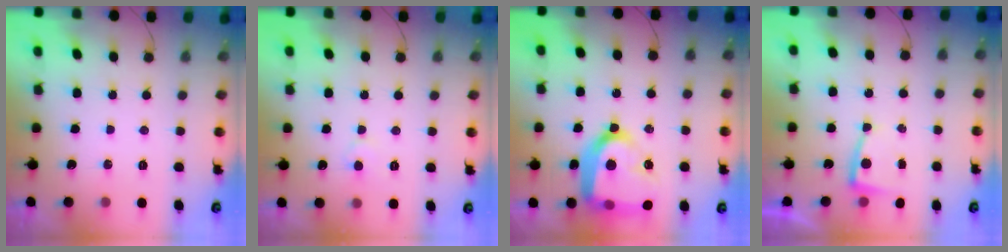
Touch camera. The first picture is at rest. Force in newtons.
{"total": 5.1, "press": 5.0, "slide": 0.5}
{"total": 25.1, "press": 25.0, "slide": 2.3}
{"total": 3.7, "press": 3.7, "slide": 0.4}